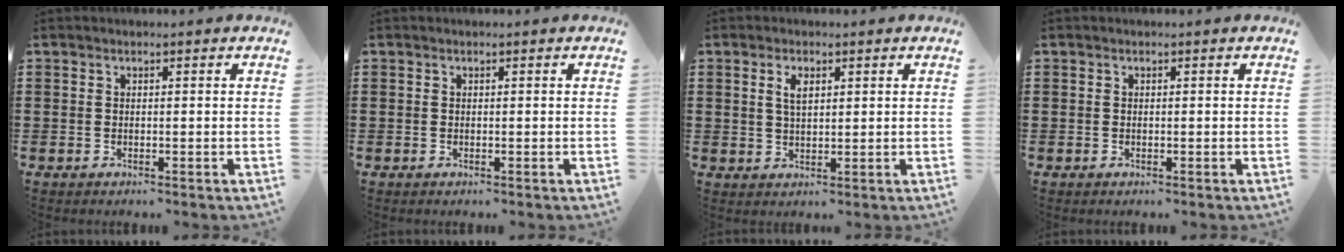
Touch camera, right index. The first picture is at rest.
{"total": 0.0}
{"total": 2.8, "force": [1.2, 1.2, 2.2], "torque": [-0.048, 0.006, 0.020]}
{"total": 0.0}